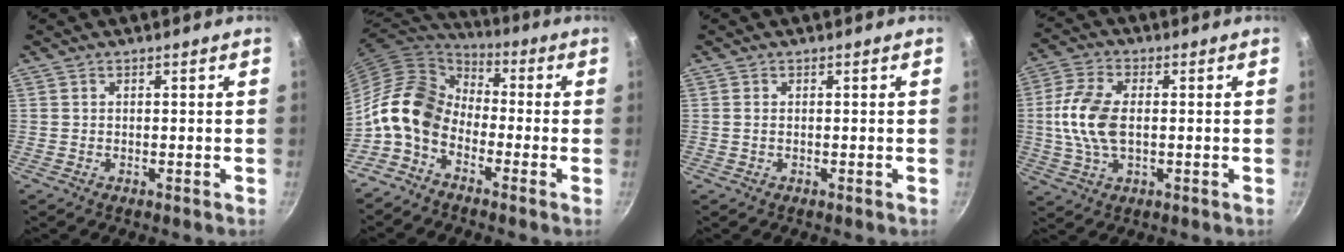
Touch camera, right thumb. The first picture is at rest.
{"total": 12.7, "force": [-3.9, 8.8, 8.4], "torque": [-0.131, 0.051, -0.103]}
{"total": 0.6, "force": [0.0, 0.4, 0.5], "torque": [-0.010, 0.002, -0.001]}
{"total": 11.1, "force": [0.1, 6.3, 9.1], "torque": [-0.183, 0.014, -0.007]}